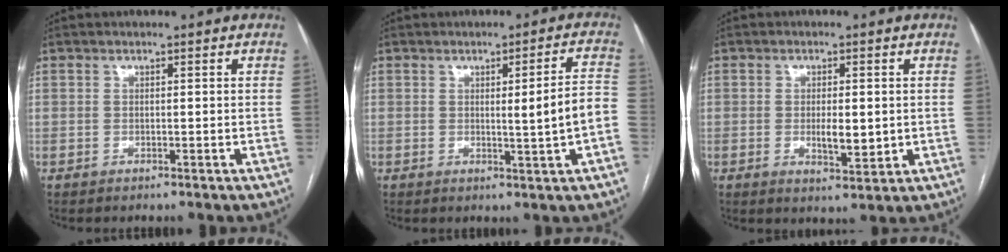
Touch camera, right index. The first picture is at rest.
{"total": 6.5, "force": [-0.9, -0.5, 6.4], "torque": [-0.084, 0.003, -0.010]}
{"total": 4.7, "force": [-0.3, 1.6, 4.4], "torque": [-0.074, -0.008, 0.001]}